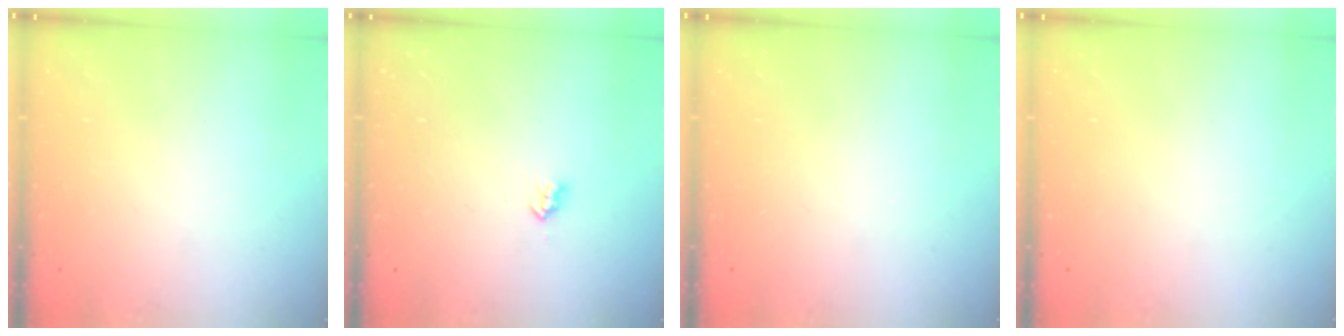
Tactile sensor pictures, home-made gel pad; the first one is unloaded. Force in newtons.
{"total": 2.6, "press": 2.5, "slide": 0.4}
{"total": 0.0}
{"total": 0.0}